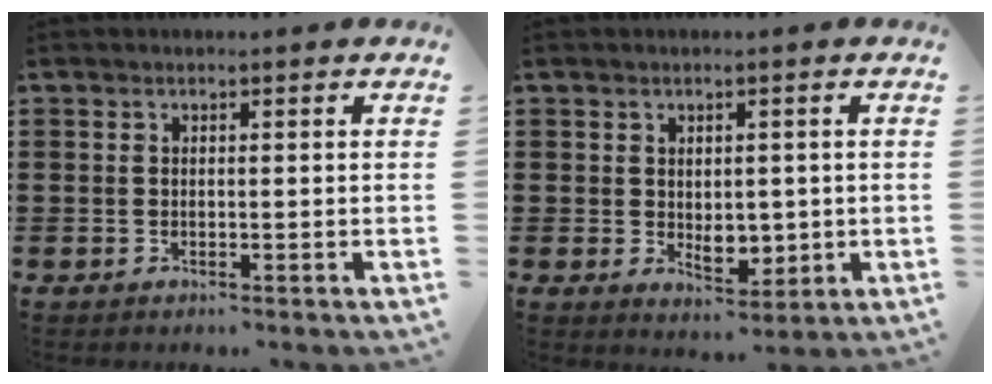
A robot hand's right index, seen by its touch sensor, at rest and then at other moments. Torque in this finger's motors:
{"motor_torque": [0.41, -0.39, 0.12, 0.08]}